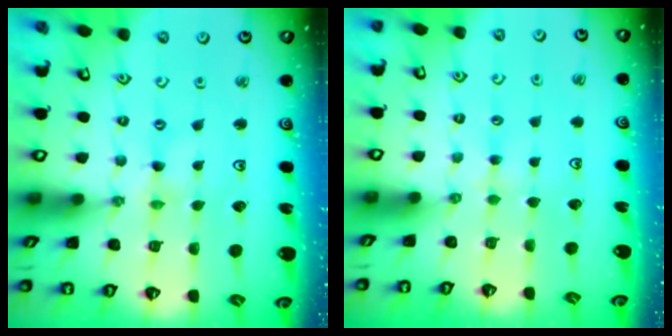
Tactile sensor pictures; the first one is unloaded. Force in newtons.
{"total": 2.8, "press": 2.8, "slide": 0.3}